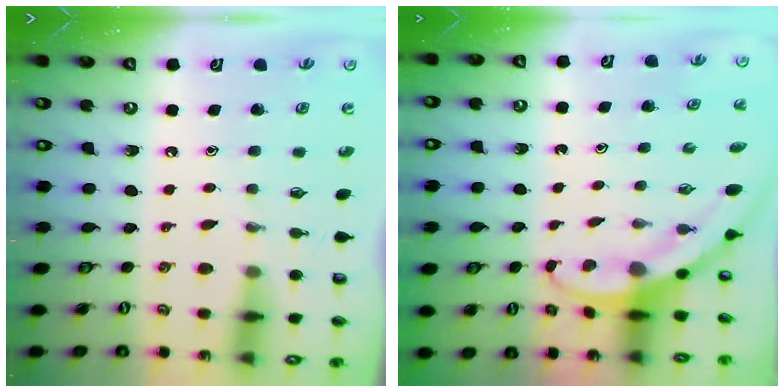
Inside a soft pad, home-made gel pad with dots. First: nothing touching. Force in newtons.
{"total": 2.8, "press": 2.8, "slide": 0.1}